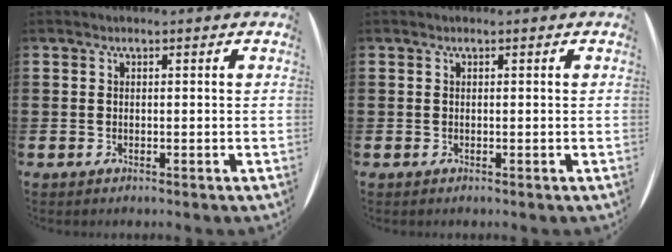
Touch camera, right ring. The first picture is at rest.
{"total": 0.0}